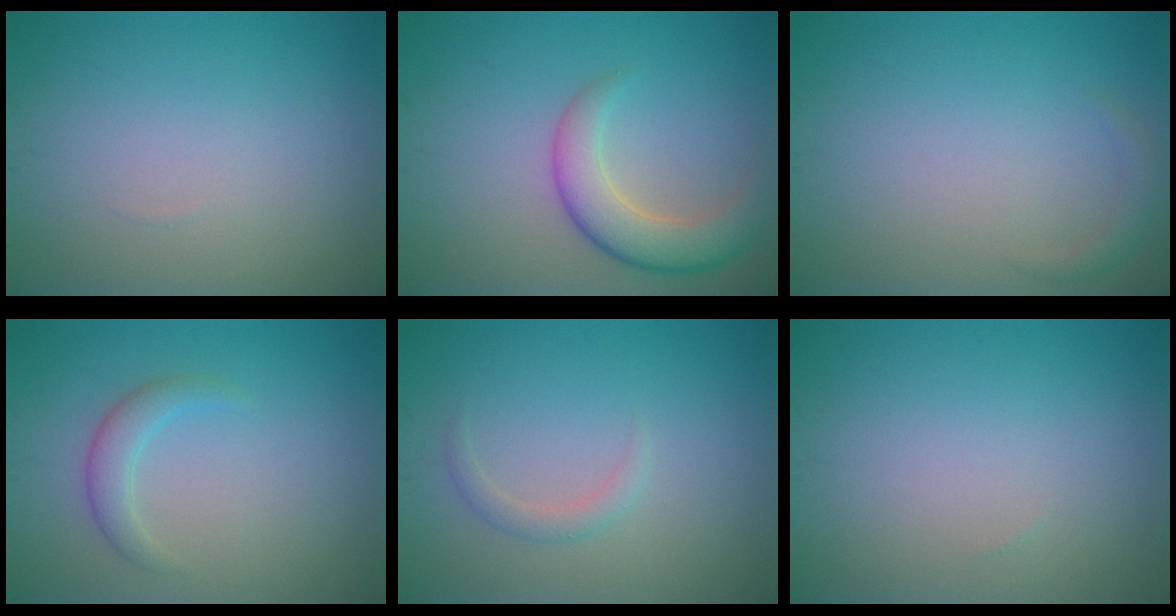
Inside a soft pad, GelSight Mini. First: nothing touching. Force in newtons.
{"total": 4.6, "press": 4.6, "slide": 0.3}
{"total": 1.1, "press": 1.1, "slide": 0.1}
{"total": 2.0, "press": 2.0, "slide": 0.1}
{"total": 1.2, "press": 1.2, "slide": 0.1}
{"total": 0.0}